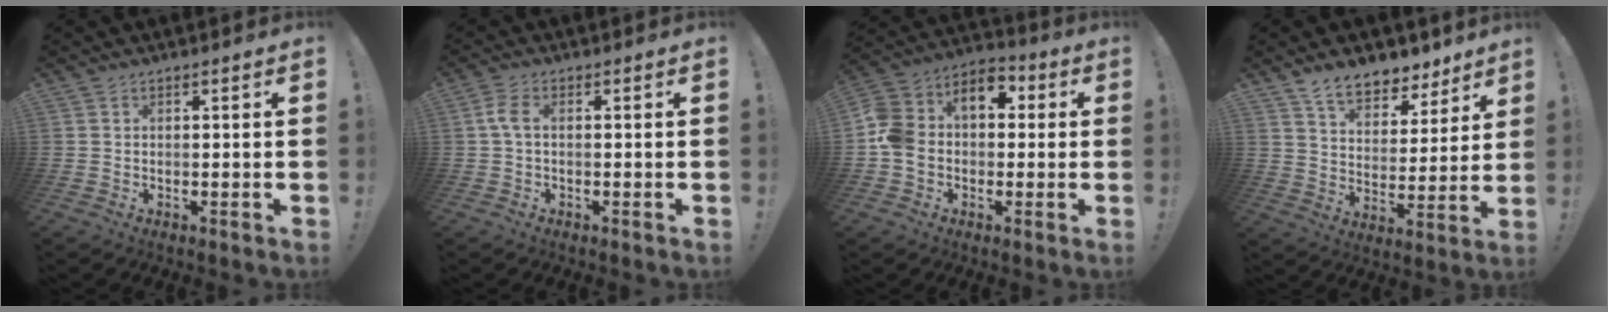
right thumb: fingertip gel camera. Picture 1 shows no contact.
{"total": 4.0, "force": [0.2, 1.7, 3.6], "torque": [-0.076, 0.008, 0.005]}
{"total": 12.0, "force": [0.2, 9.6, 7.2], "torque": [-0.144, 0.016, 0.008]}
{"total": 10.9, "force": [8.7, 5.3, 3.8], "torque": [-0.068, -0.062, 0.165]}